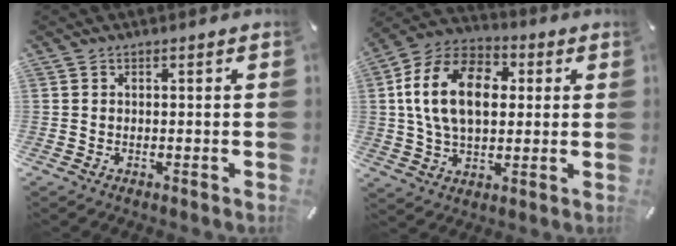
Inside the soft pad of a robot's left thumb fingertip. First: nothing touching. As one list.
[{"total": 17.2, "force": [2.4, 11.7, 12.3], "torque": [-0.262, 0.012, 0.037]}]